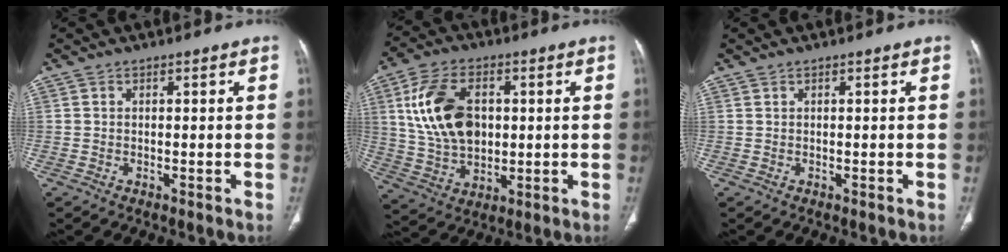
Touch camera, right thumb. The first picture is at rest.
{"total": 15.5, "force": [3.0, 10.1, 11.4], "torque": [-0.199, -0.001, 0.060]}
{"total": 0.0}